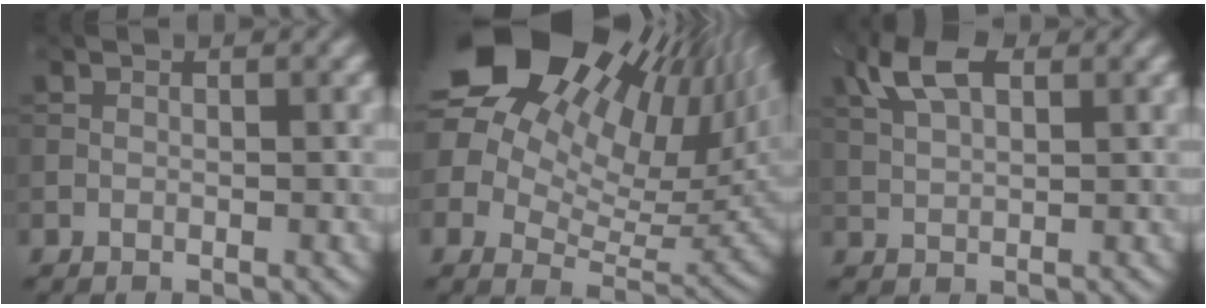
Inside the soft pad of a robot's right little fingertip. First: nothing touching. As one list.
[{"total": 20.4, "force": [10.5, 11.1, 13.5], "torque": [-0.230, 0.051, 0.161]}, {"total": 4.8, "force": [2.2, 2.4, 3.6], "torque": [-0.082, 0.012, 0.041]}]